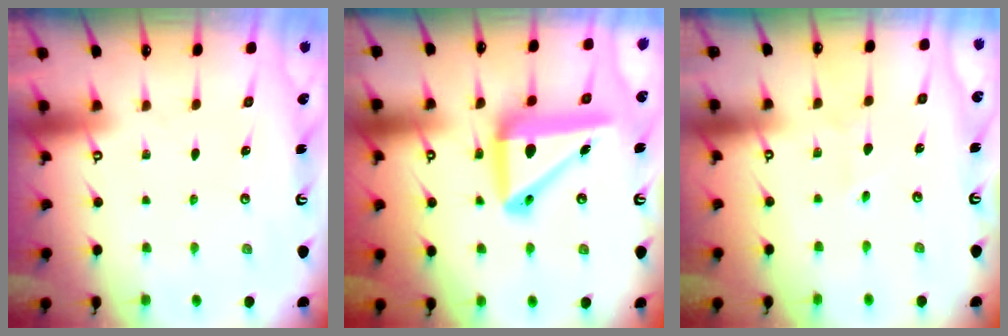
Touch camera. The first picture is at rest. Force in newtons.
{"total": 15.4, "press": 15.3, "slide": 2.1}
{"total": 2.1, "press": 2.1, "slide": 0.2}